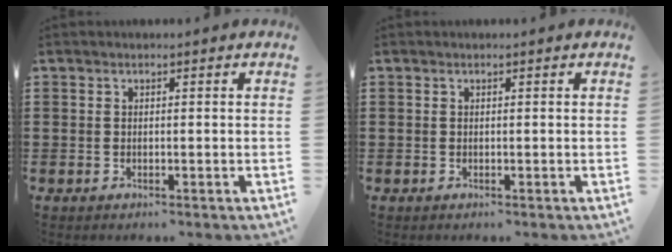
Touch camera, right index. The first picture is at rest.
{"total": 0.0}